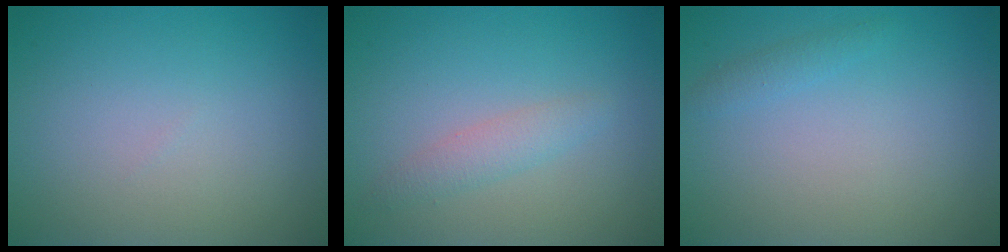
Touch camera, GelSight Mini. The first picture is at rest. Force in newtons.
{"total": 1.7, "press": 1.7, "slide": 0.1}
{"total": 0.9, "press": 0.9, "slide": 0.1}